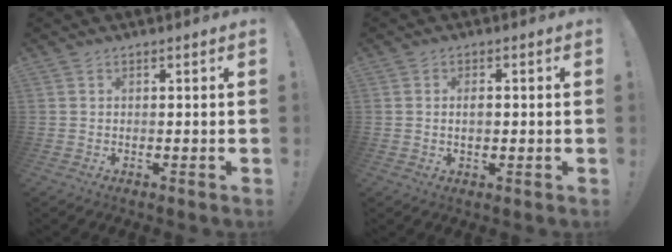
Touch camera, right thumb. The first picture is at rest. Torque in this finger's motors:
{"motor_torque": [0.00, -0.02, -0.21, 0.25, 0.03]}